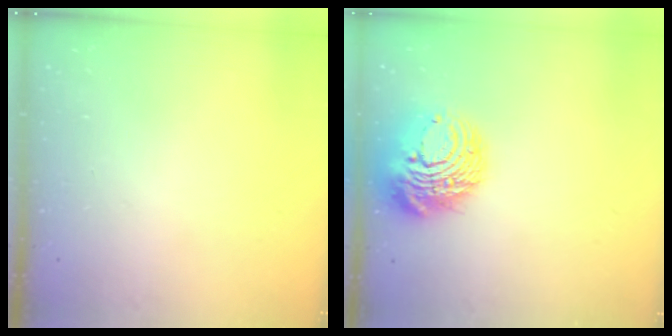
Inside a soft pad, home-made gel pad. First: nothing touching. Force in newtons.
{"total": 14.7, "press": 14.6, "slide": 1.5}